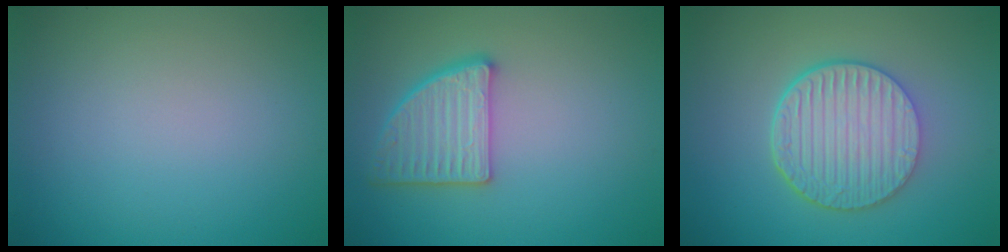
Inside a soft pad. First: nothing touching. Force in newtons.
{"total": 4.2, "press": 3.9, "slide": 1.6}
{"total": 6.4, "press": 4.6, "slide": 4.5}